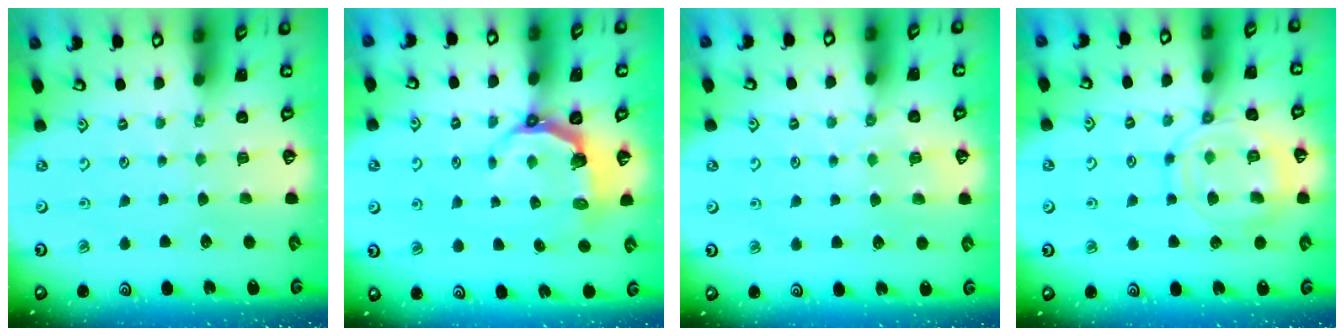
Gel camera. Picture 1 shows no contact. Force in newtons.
{"total": 5.0, "press": 3.4, "slide": 3.7}
{"total": 4.8, "press": 4.8, "slide": 0.7}
{"total": 14.4, "press": 14.3, "slide": 1.2}